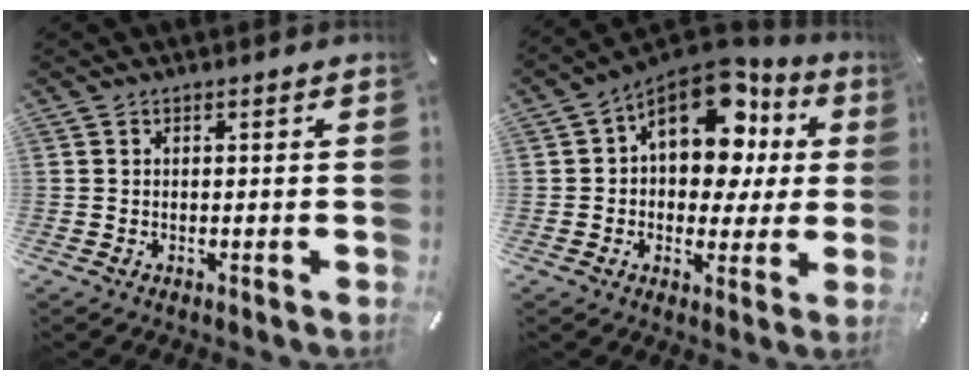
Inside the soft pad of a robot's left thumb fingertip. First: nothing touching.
{"total": 16.0, "force": [6.7, 10.1, 10.5], "torque": [-0.165, -0.042, 0.118]}